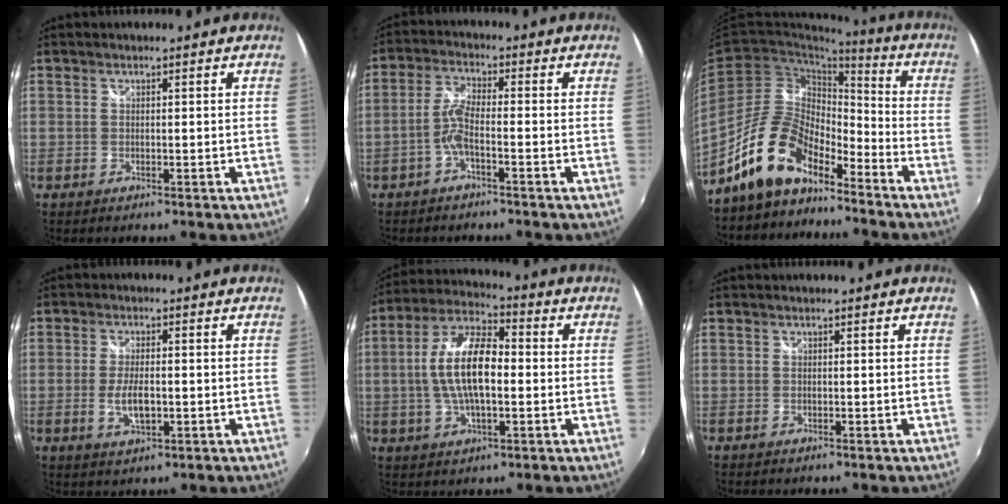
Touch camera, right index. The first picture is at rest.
{"total": 4.0, "force": [-1.9, 0.7, 3.5], "torque": [-0.085, 0.009, -0.039]}
{"total": 13.5, "force": [-10.5, 5.5, 6.4], "torque": [-0.130, 0.021, -0.200]}
{"total": 5.3, "force": [-1.1, 2.1, 4.8], "torque": [-0.096, -0.006, -0.019]}
{"total": 13.2, "force": [-0.6, 5.5, 12.0], "torque": [-0.239, 0.013, -0.014]}
{"total": 0.0}